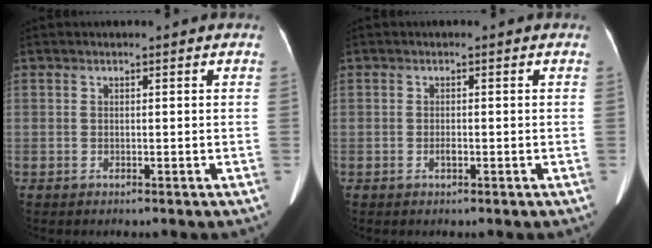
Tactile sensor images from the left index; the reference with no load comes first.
{"total": 0.8, "force": [-0.4, 0.2, 0.6], "torque": [-0.015, 0.000, -0.007]}